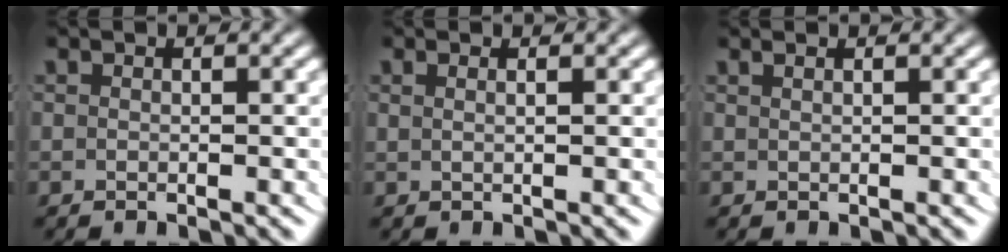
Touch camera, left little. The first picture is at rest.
{"total": 0.9, "force": [0.3, -0.4, 0.7], "torque": [-0.010, -0.001, 0.010]}
{"total": 0.9, "force": [0.6, -0.3, 0.5], "torque": [-0.006, 0.003, 0.012]}